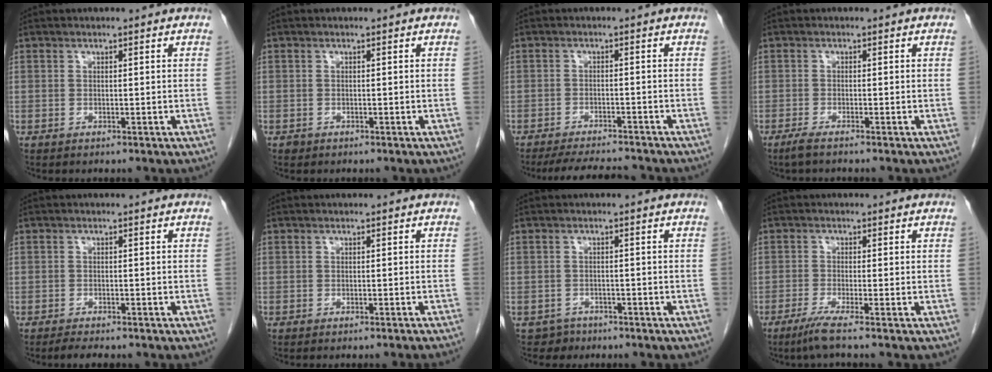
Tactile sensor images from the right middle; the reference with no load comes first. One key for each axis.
{"total": 0.5, "fx": -0.3, "fy": 0.4, "fz": 0.0, "tx": -0.005, "ty": 0.002, "tz": -0.006}
{"total": 8.6, "fx": -8.0, "fy": 1.0, "fz": 2.9, "tx": -0.046, "ty": -0.007, "tz": -0.116}
{"total": 2.0, "fx": -1.6, "fy": -0.1, "fz": 1.2, "tx": -0.029, "ty": -0.005, "tz": -0.031}
{"total": 2.4, "fx": -2.1, "fy": 0.5, "fz": 1.1, "tx": -0.026, "ty": -0.008, "tz": -0.031}
{"total": 3.6, "fx": -3.2, "fy": -0.7, "fz": 1.5, "tx": -0.011, "ty": 0.004, "tz": -0.038}
{"total": 2.2, "fx": -1.6, "fy": 1.4, "fz": -0.7, "tx": 0.008, "ty": 0.007, "tz": -0.025}
{"total": 3.5, "fx": -2.5, "fy": -0.9, "fz": 2.3, "tx": -0.052, "ty": -0.011, "tz": -0.053}